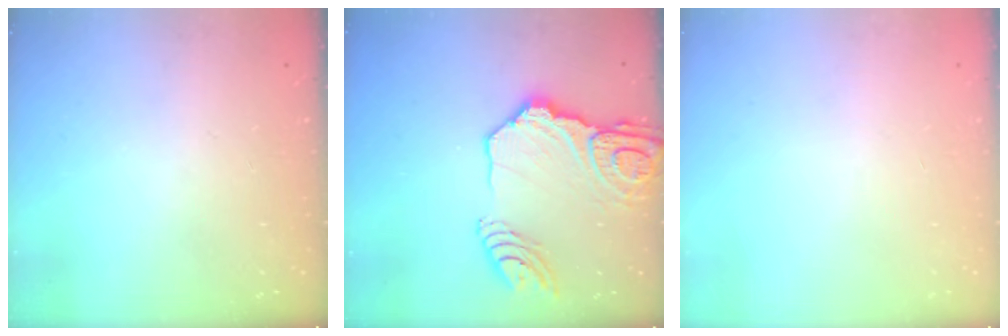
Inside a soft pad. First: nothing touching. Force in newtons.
{"total": 20.3, "press": 20.1, "slide": 2.6}
{"total": 0.0}